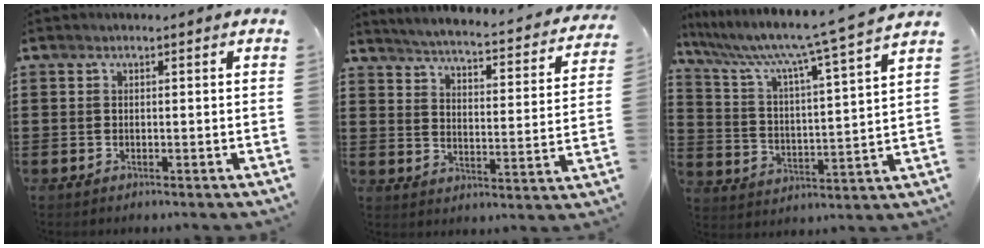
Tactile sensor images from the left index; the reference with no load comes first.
{"total": 3.5, "force": [3.3, -0.4, 1.0], "torque": [-0.039, -0.034, 0.046]}
{"total": 7.8, "force": [6.4, -0.8, 4.4], "torque": [-0.113, -0.054, 0.095]}